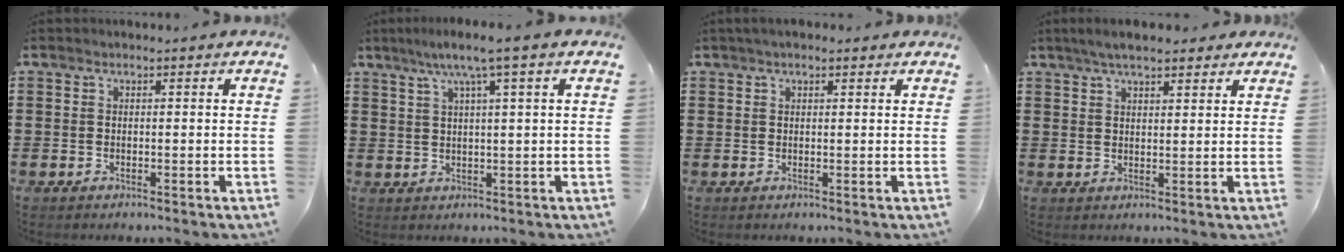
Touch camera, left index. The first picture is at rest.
{"total": 4.9, "force": [2.3, -0.3, 4.3], "torque": [-0.089, 0.002, 0.034]}
{"total": 1.4, "force": [0.9, 0.6, 0.9], "torque": [-0.018, 0.006, 0.017]}
{"total": 4.6, "force": [3.7, 1.3, 2.5], "torque": [-0.056, 0.003, 0.068]}